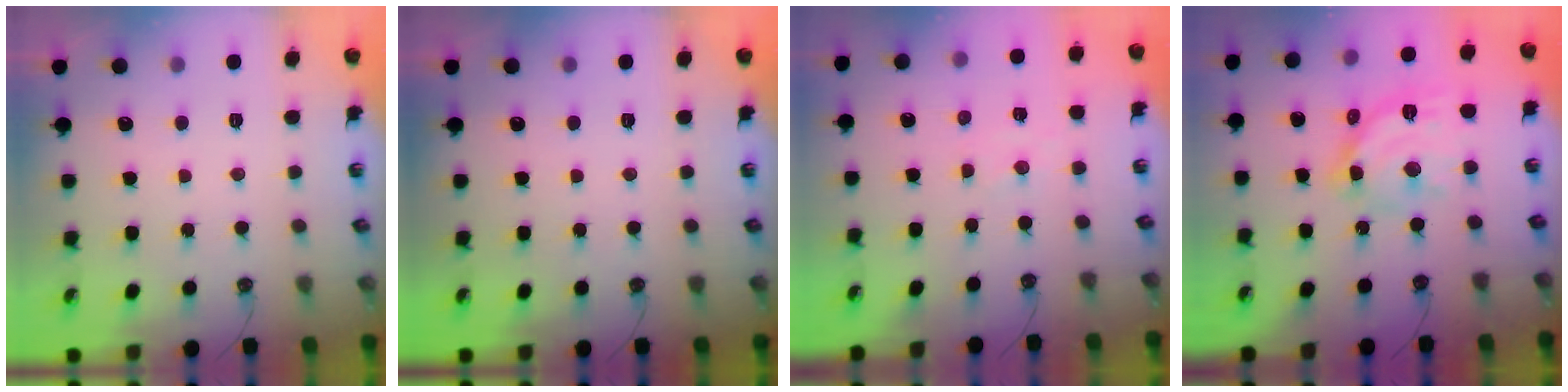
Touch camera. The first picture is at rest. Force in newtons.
{"total": 0.0}
{"total": 1.1, "press": 1.0, "slide": 0.2}
{"total": 15.1, "press": 15.1, "slide": 1.3}